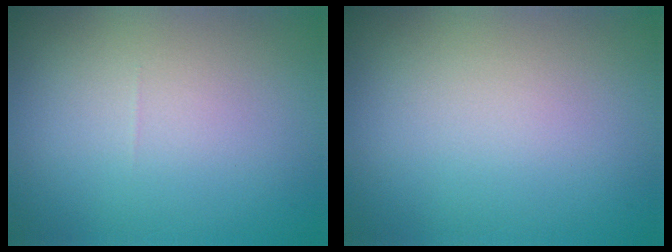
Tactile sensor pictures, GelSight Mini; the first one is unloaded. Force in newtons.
{"total": 0.0}